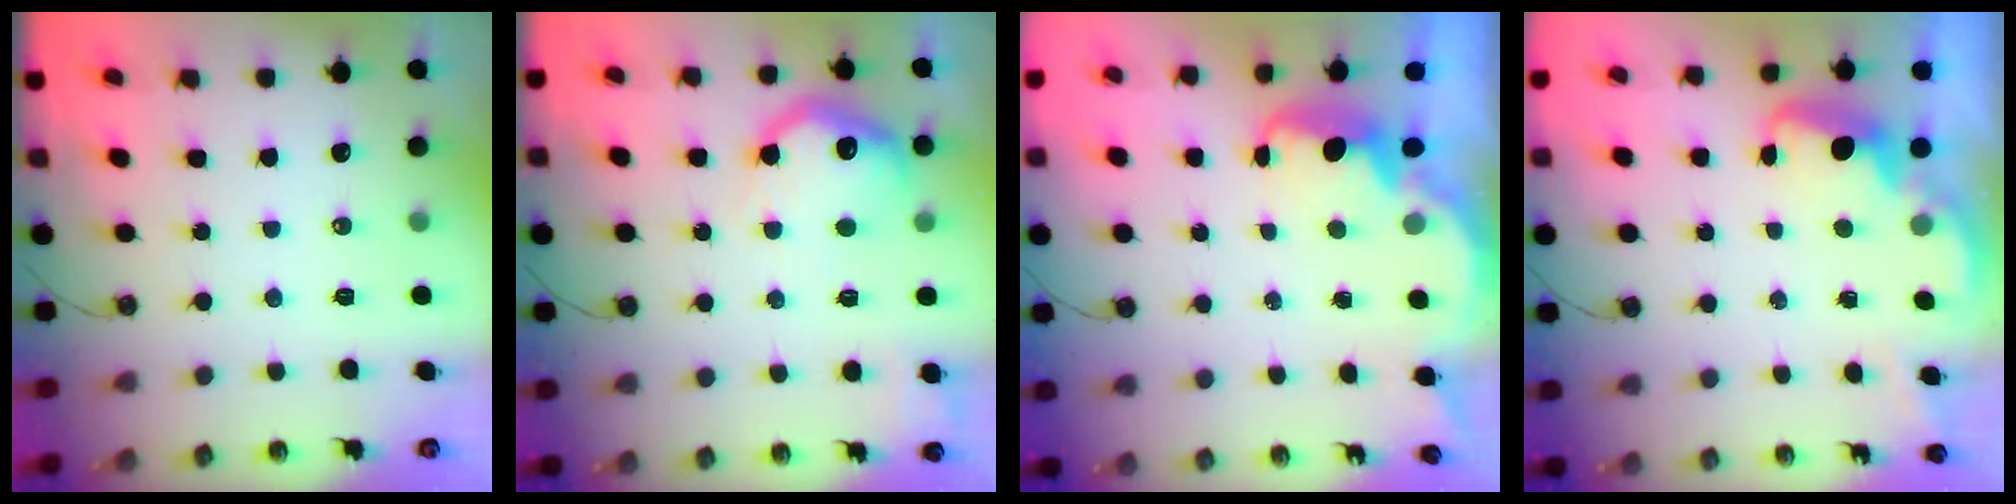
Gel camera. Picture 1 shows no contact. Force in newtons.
{"total": 13.9, "press": 13.8, "slide": 0.9}
{"total": 3.3, "press": 3.2, "slide": 0.6}
{"total": 2.6, "press": 2.5, "slide": 0.8}